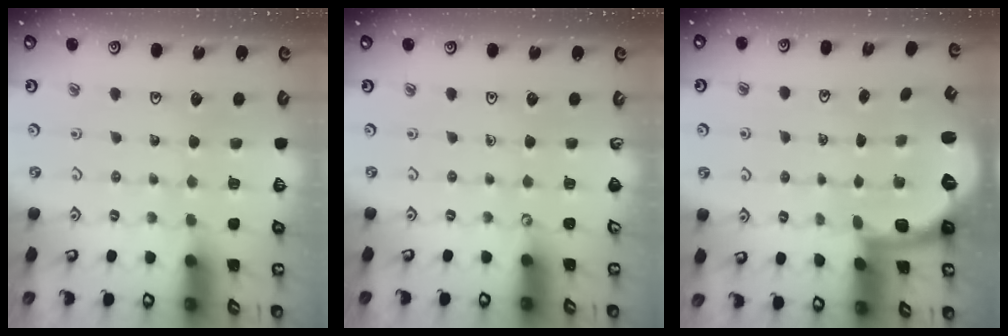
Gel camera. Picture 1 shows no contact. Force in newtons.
{"total": 0.0}
{"total": 2.1, "press": 1.9, "slide": 1.0}